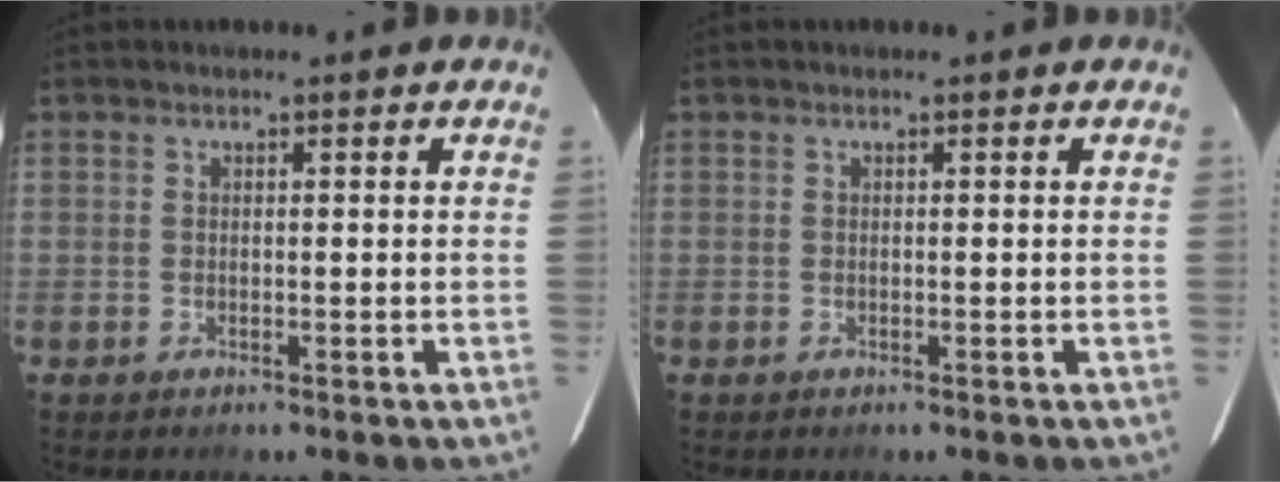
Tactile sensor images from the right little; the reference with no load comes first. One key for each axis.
{"total": 0.0}